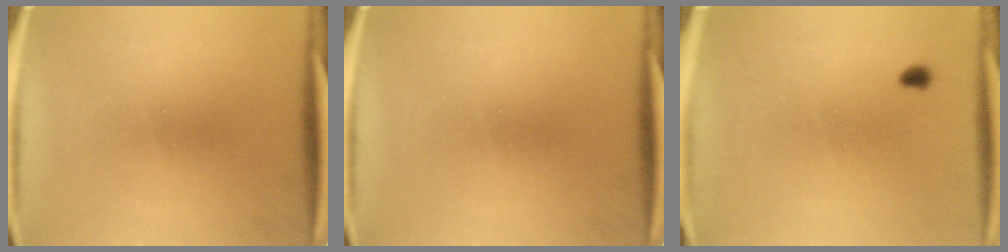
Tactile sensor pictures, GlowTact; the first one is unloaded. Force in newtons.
{"total": 0.0}
{"total": 0.9}